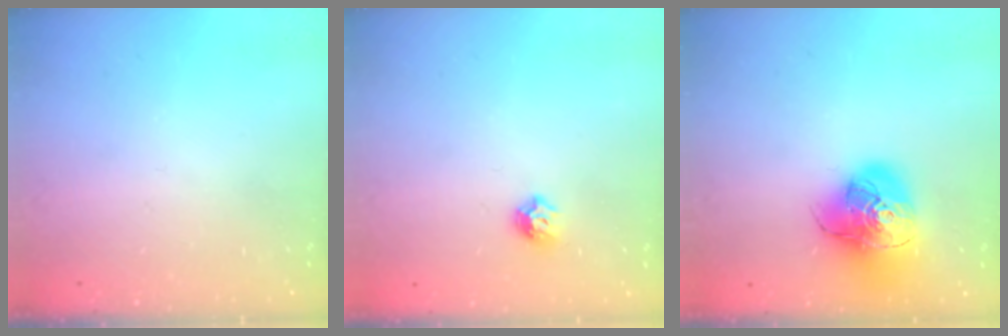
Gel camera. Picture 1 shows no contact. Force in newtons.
{"total": 6.6, "press": 6.5, "slide": 1.2}
{"total": 18.8, "press": 18.6, "slide": 2.5}